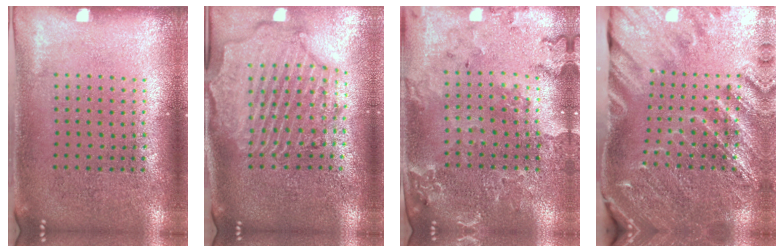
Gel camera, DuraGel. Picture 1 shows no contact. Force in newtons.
{"total": 2.6, "press": 2.4, "slide": 1.1}
{"total": 0.5, "press": 0.5, "slide": 0.2}
{"total": 3.0, "press": 3.0, "slide": 0.5}